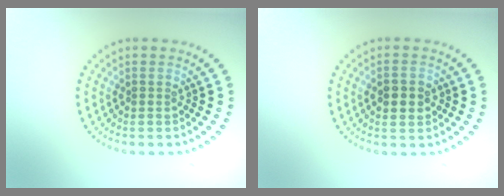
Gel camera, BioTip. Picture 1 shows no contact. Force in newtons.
{"total": 2.4, "press": 2.4, "slide": 0.1}